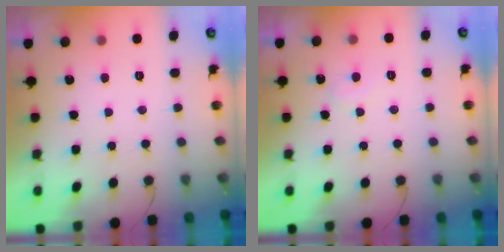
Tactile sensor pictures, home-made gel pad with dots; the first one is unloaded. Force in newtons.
{"total": 5.3, "press": 5.3, "slide": 0.5}